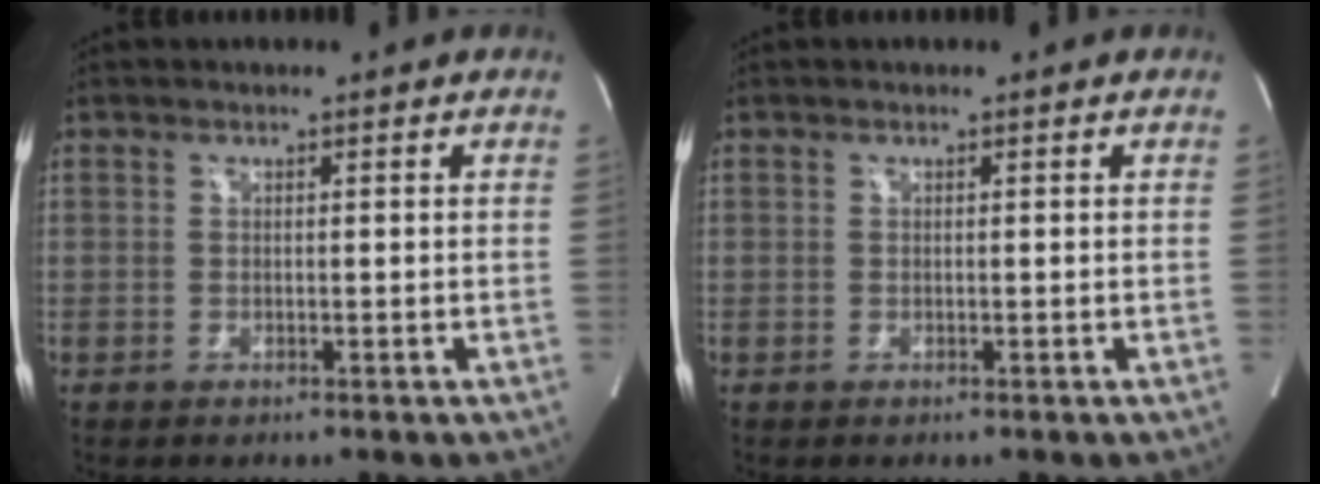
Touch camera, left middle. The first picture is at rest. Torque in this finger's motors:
{"motor_torque": [-0.11, 0.04, 0.07, -0.01]}